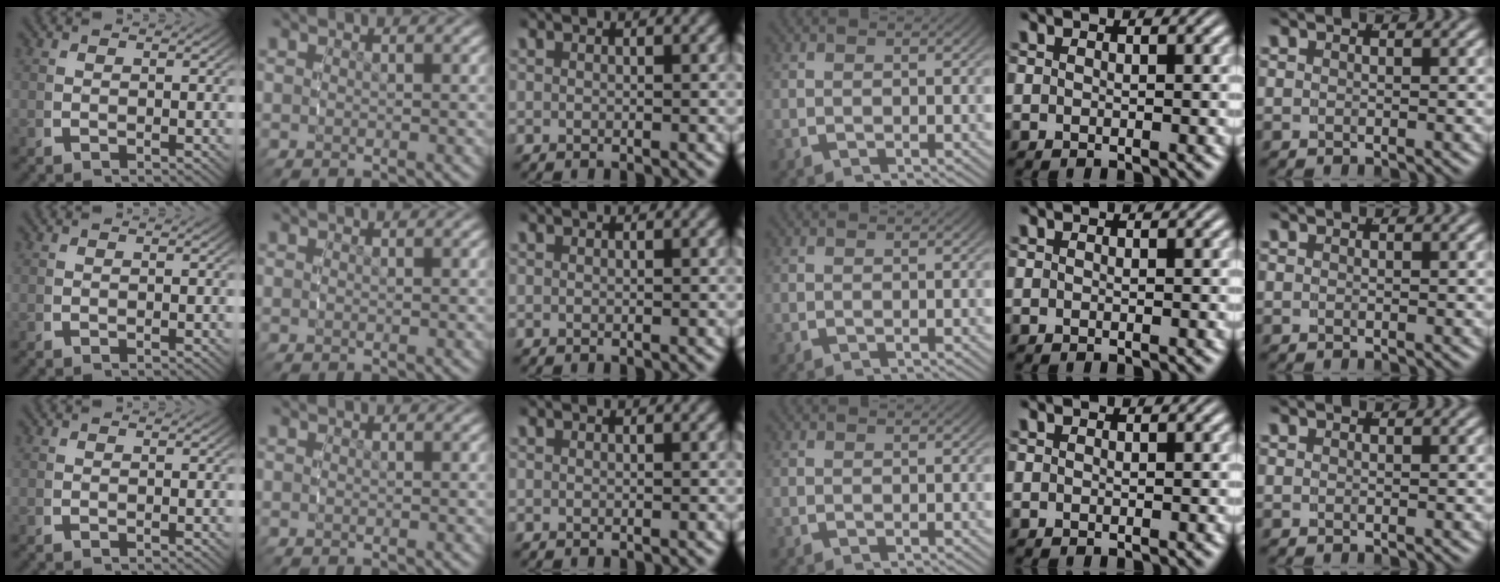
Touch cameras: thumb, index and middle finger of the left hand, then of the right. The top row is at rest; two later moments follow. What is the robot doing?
{"motion": "reach", "object": "toothpaste"}